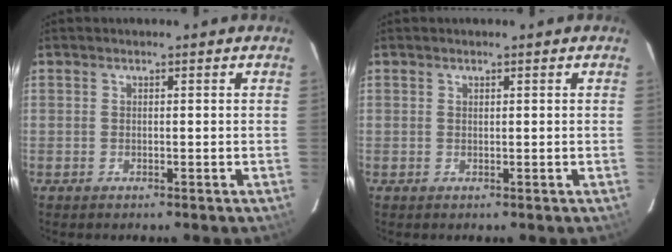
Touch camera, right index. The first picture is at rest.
{"total": 0.0}